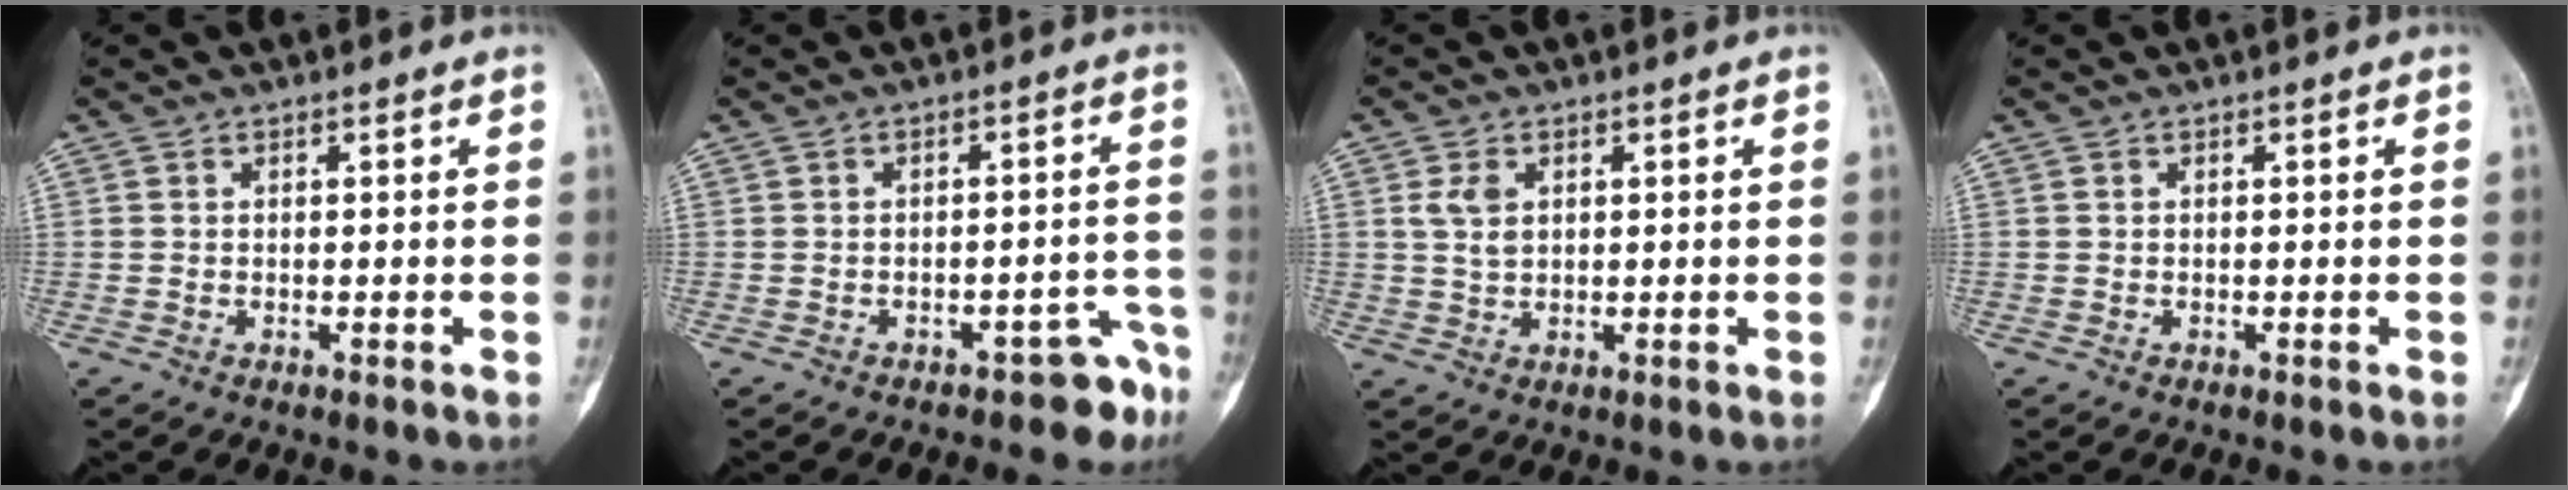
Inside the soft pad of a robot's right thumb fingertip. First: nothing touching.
{"total": 5.3, "force": [-3.9, 2.6, 2.5], "torque": [-0.007, 0.048, -0.045]}
{"total": 3.7, "force": [1.1, 2.4, 2.5], "torque": [-0.041, -0.002, 0.027]}
{"total": 0.0}